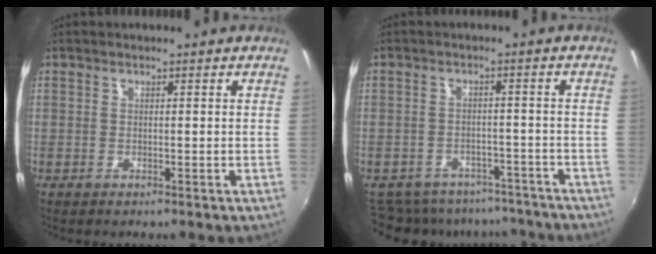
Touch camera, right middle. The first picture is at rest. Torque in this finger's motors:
{"motor_torque": [-0.08, -0.74, -0.07, -0.01]}